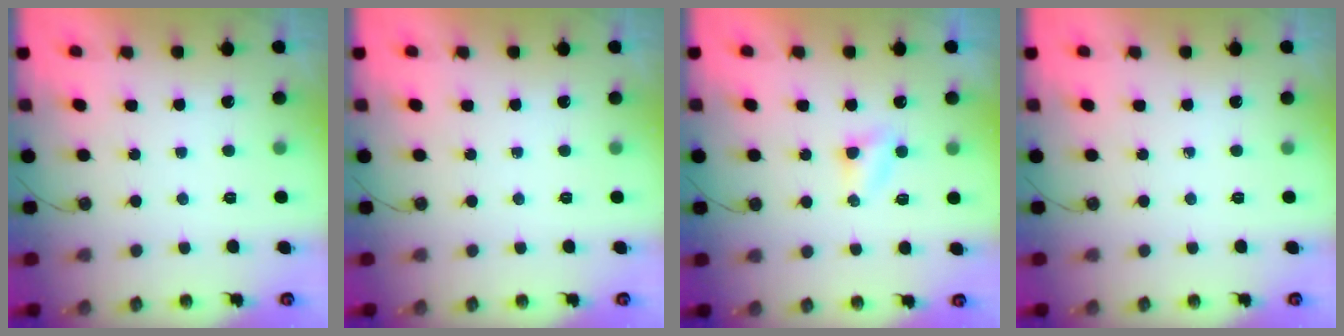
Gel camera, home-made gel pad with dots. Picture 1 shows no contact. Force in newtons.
{"total": 0.0}
{"total": 4.2, "press": 4.2, "slide": 0.4}
{"total": 0.0}